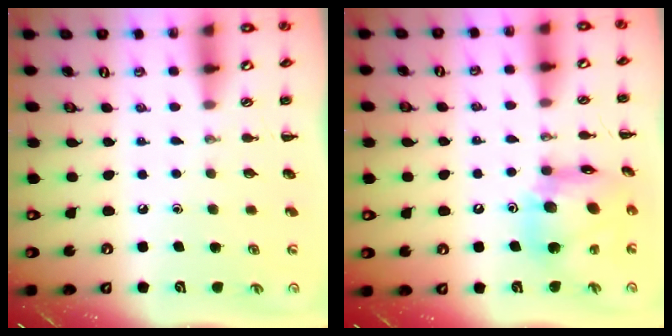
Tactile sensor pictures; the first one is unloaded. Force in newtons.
{"total": 13.9, "press": 13.5, "slide": 3.2}